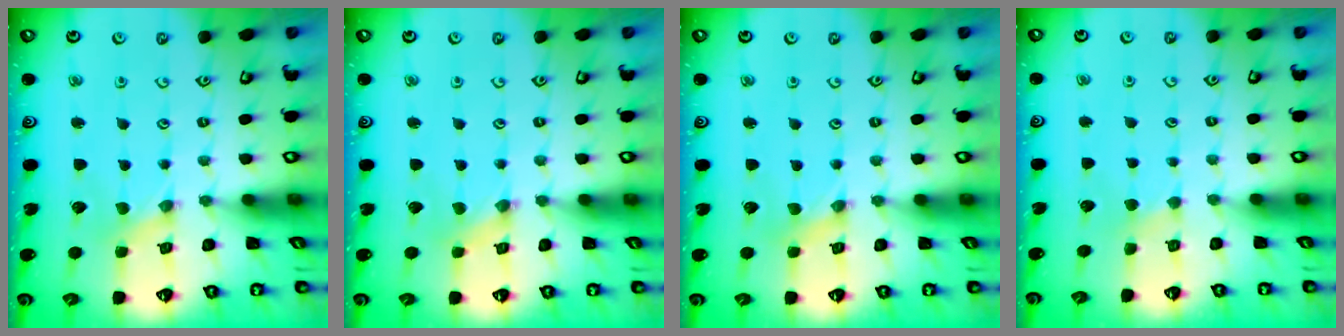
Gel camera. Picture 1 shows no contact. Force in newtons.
{"total": 0.0}
{"total": 0.0}
{"total": 2.0, "press": 1.9, "slide": 0.4}